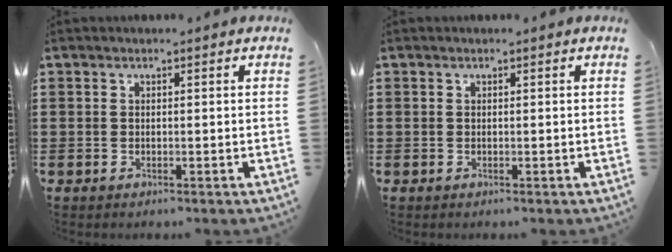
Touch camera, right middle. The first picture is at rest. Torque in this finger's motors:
{"motor_torque": [-0.05, 0.00, 0.24, -0.01]}